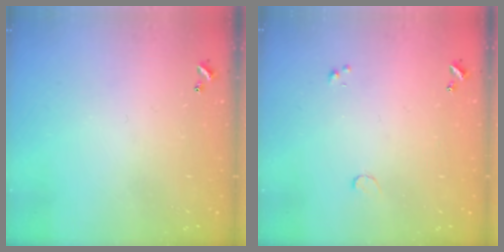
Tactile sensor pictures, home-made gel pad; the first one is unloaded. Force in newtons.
{"total": 0.9, "press": 0.8, "slide": 0.2}